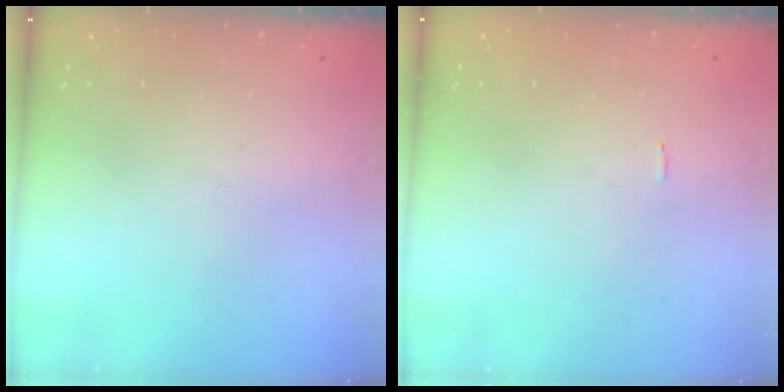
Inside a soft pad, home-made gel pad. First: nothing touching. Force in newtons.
{"total": 0.0}